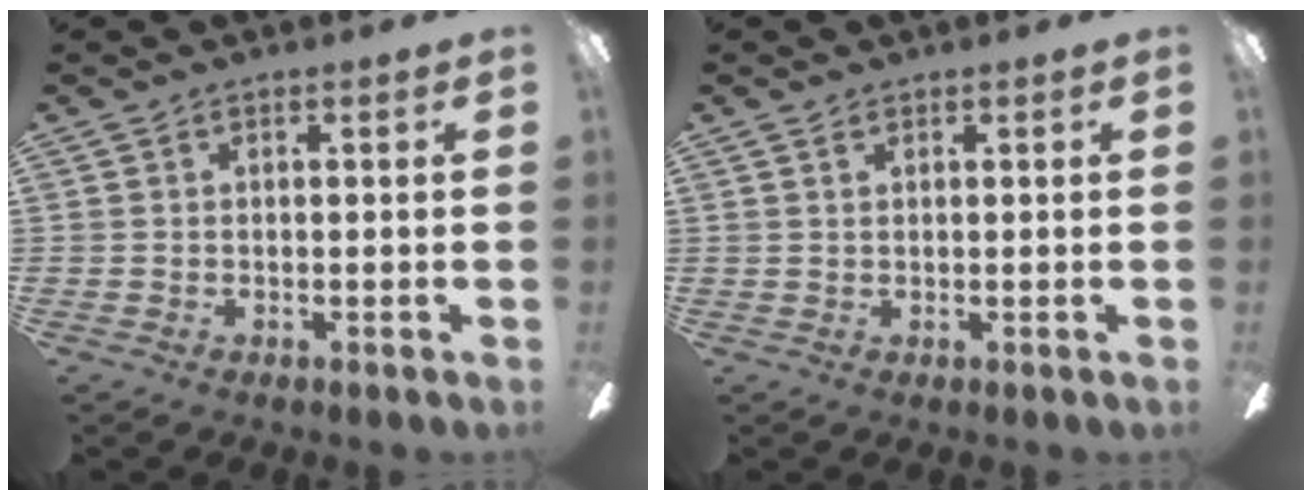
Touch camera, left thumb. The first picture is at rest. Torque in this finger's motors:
{"motor_torque": [-0.16, -0.26, -0.18, -0.20, -0.02]}